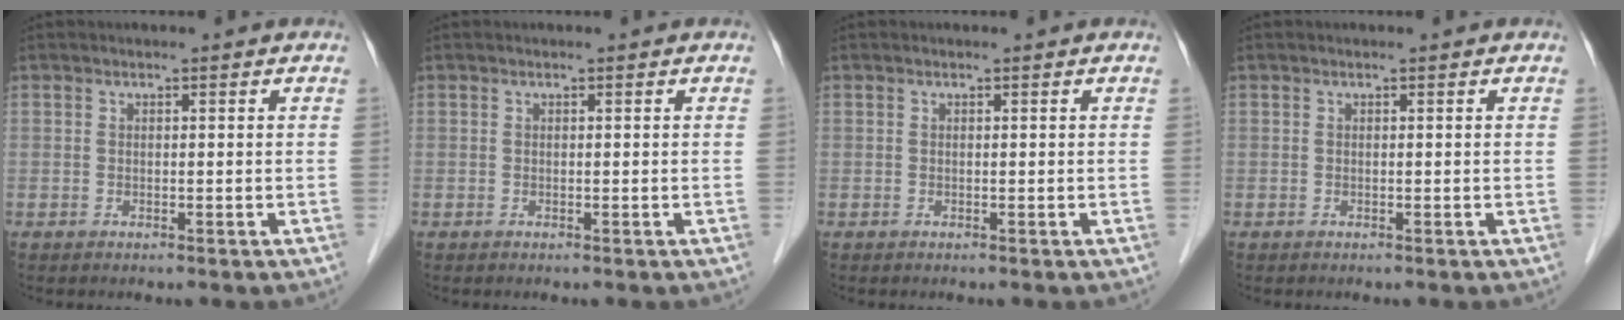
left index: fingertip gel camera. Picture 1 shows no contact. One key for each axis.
{"total": 0.0}
{"total": 0.0}
{"total": 0.0}